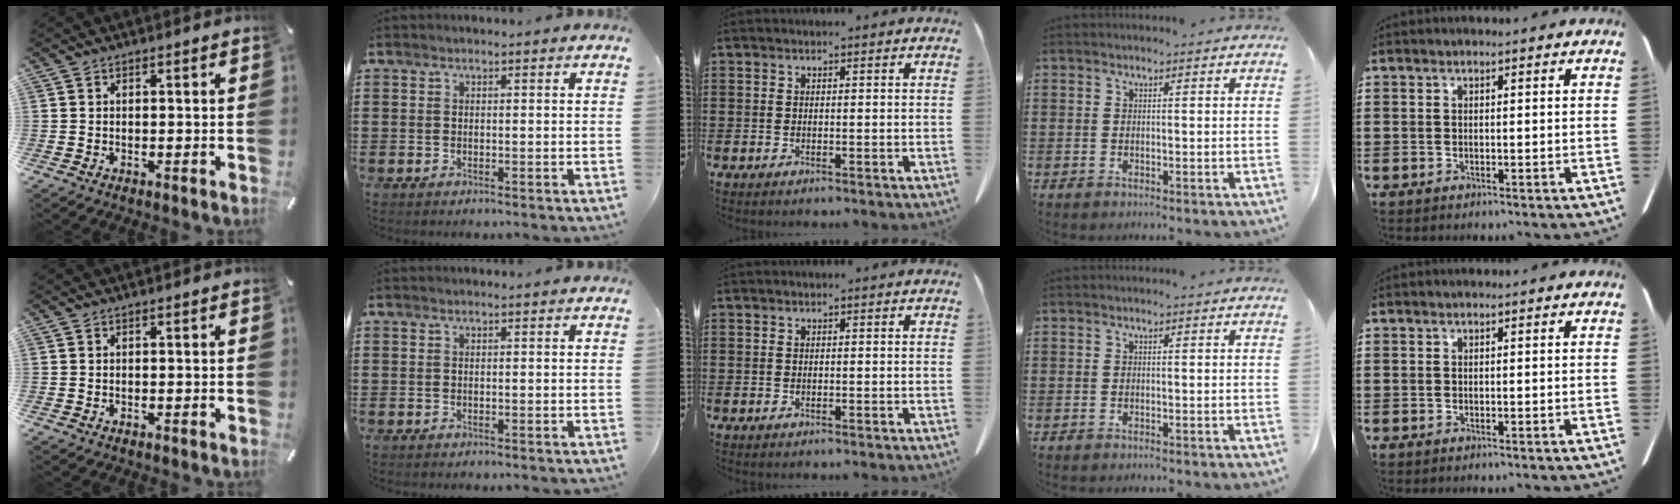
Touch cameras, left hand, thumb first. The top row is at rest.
{}